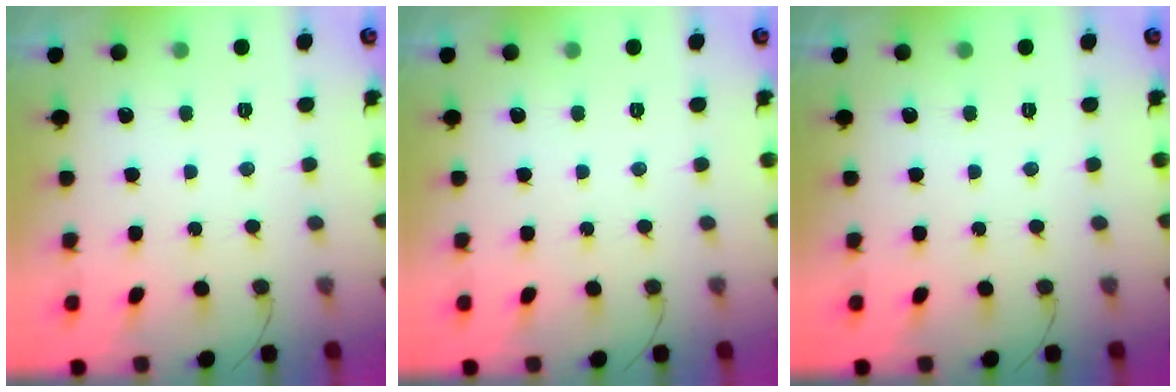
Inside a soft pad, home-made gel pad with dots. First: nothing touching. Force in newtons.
{"total": 0.0}
{"total": 0.0}